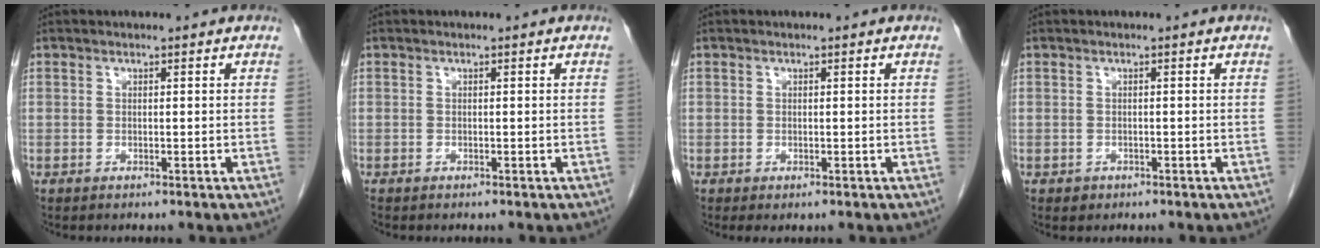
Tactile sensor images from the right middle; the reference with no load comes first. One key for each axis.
{"total": 0.0}
{"total": 0.5, "fx": -0.2, "fy": 0.4, "fz": 0.3, "tx": -0.007, "ty": 0.000, "tz": 0.000}
{"total": 0.8, "fx": -0.4, "fy": 0.7, "fz": 0.1, "tx": -0.004, "ty": 0.002, "tz": -0.003}